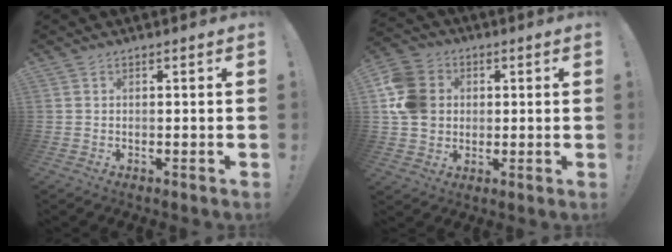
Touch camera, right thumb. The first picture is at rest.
{"total": 13.2, "force": [1.7, 11.3, 6.6], "torque": [-0.131, 0.004, 0.038]}